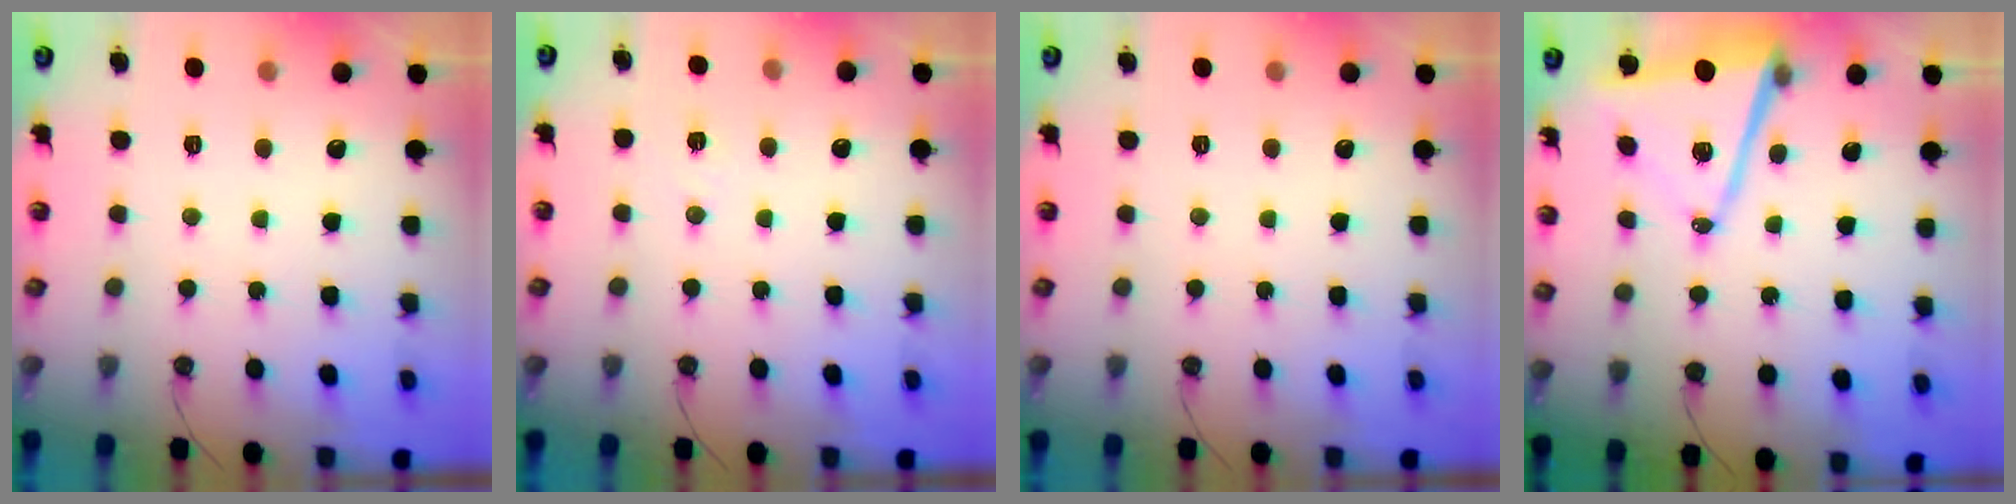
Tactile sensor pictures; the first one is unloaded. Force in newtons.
{"total": 6.7, "press": 5.1, "slide": 4.3}
{"total": 0.0}
{"total": 11.3, "press": 11.1, "slide": 2.1}